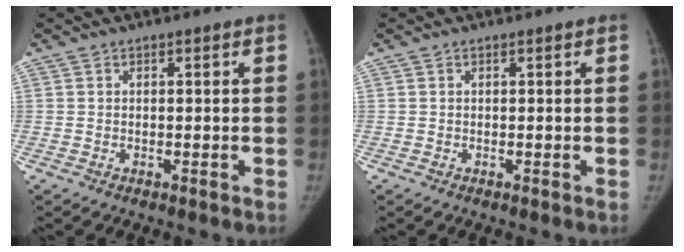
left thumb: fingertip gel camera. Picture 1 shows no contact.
{"total": 0.0}